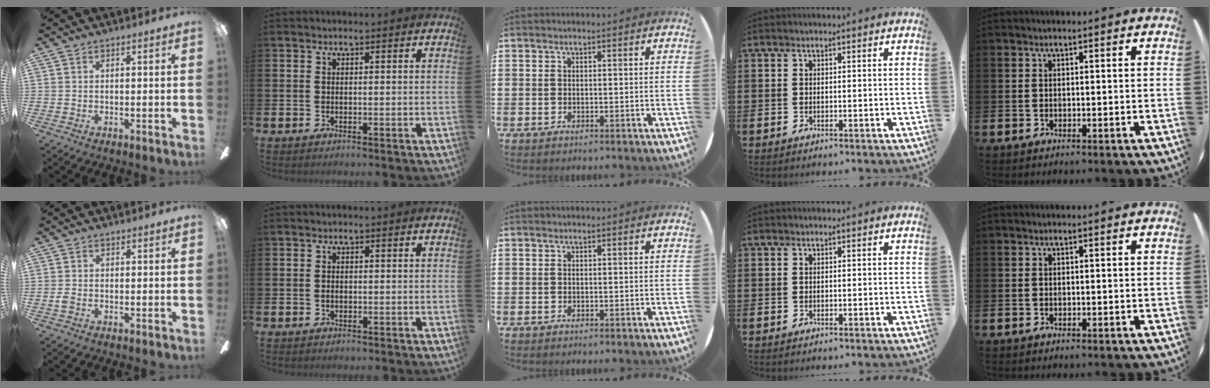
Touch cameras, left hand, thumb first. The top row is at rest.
{"thumb": {"total": 1.3, "force": [-0.4, 0.9, 0.8], "torque": [-0.014, 0.002, -0.007]}, "index": {"total": 0.7, "force": [-0.3, 0.5, 0.3], "torque": [0.003, -0.002, -0.008]}}